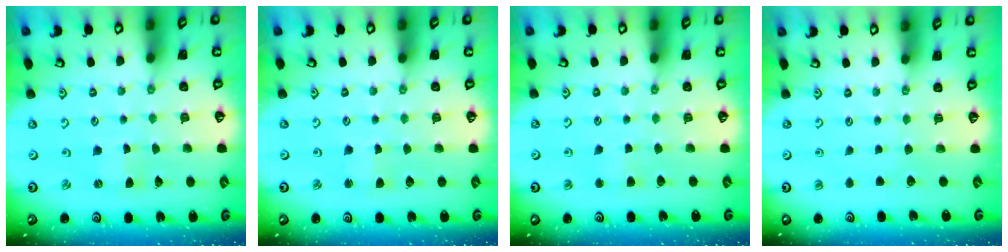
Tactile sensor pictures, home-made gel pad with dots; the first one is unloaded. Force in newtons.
{"total": 2.3, "press": 2.3, "slide": 0.3}
{"total": 2.6, "press": 2.5, "slide": 0.5}
{"total": 0.0}